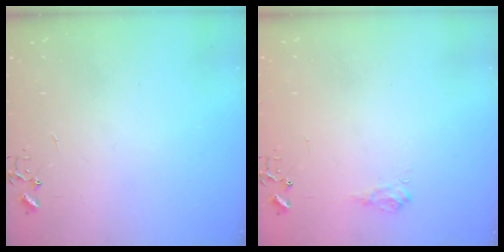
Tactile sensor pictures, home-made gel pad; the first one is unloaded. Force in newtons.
{"total": 6.8, "press": 6.8, "slide": 0.8}